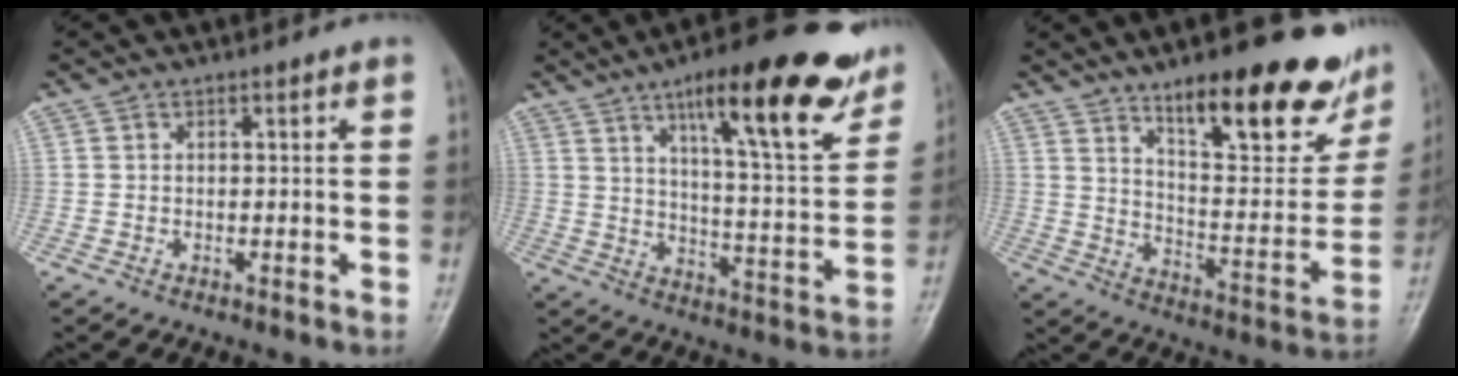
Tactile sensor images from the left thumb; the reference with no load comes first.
{"total": 21.2, "force": [13.0, 4.9, 16.0], "torque": [-0.192, -0.055, 0.193]}
{"total": 23.3, "force": [14.8, 7.4, 16.4], "torque": [-0.179, -0.074, 0.222]}